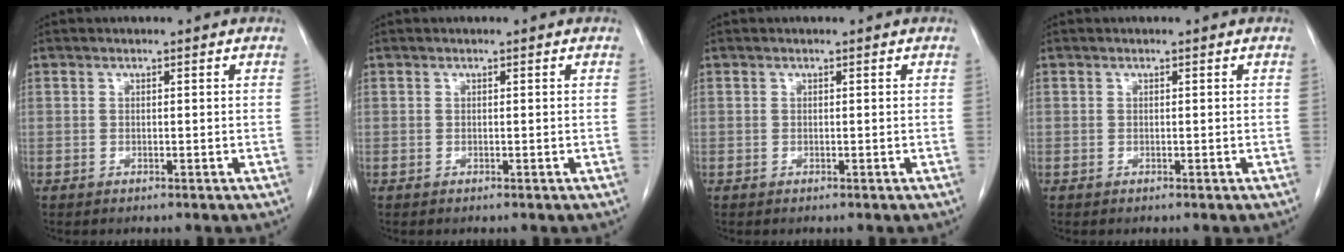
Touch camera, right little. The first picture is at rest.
{"total": 0.0}
{"total": 0.0}
{"total": 0.0}